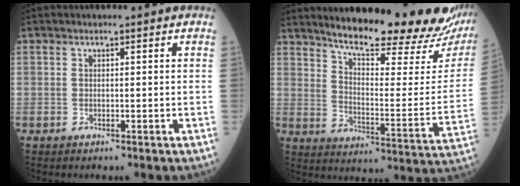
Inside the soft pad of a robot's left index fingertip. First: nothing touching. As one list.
[{"total": 23.9, "force": [21.3, 2.6, 10.4], "torque": [-0.148, -0.080, 0.273]}]